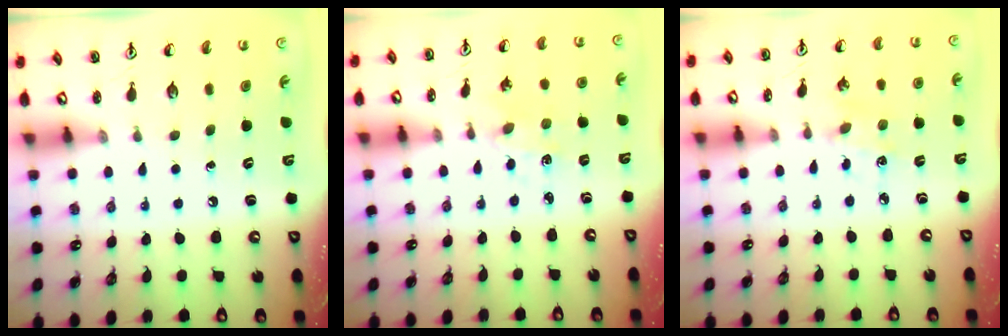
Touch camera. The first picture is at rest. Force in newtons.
{"total": 1.8, "press": 1.8, "slide": 0.3}
{"total": 2.4, "press": 2.4, "slide": 0.6}